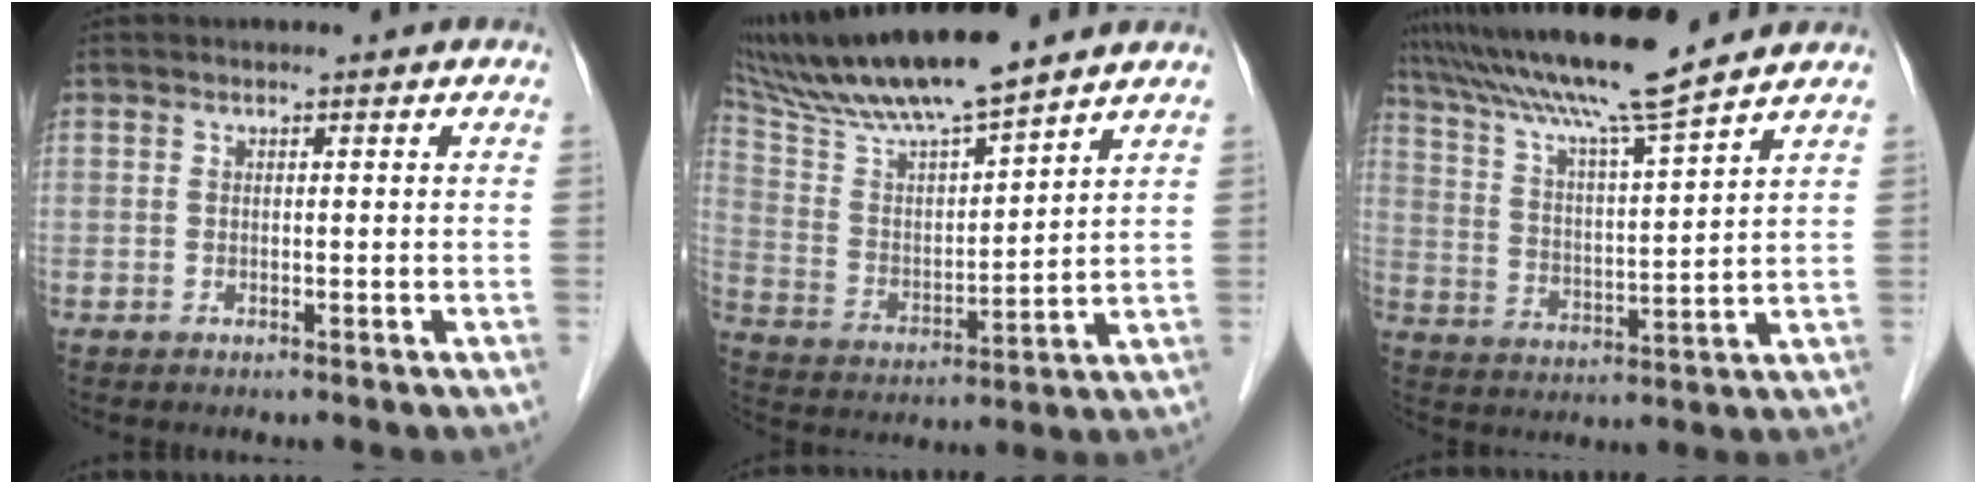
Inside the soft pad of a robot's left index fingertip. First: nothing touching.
{"total": 15.8, "force": [13.8, 0.8, 7.8], "torque": [-0.149, 0.010, 0.255]}
{"total": 14.3, "force": [12.3, -1.3, 7.1], "torque": [-0.132, 0.011, 0.209]}